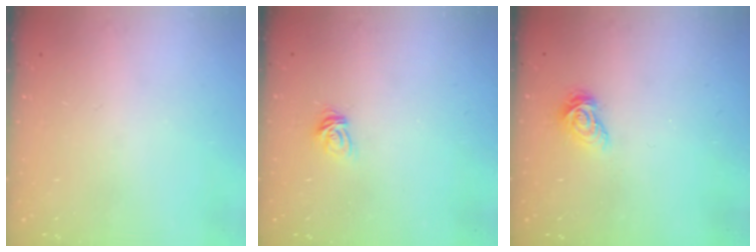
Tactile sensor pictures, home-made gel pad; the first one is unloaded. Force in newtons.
{"total": 5.0, "press": 5.0, "slide": 0.4}
{"total": 6.0, "press": 6.0, "slide": 0.4}